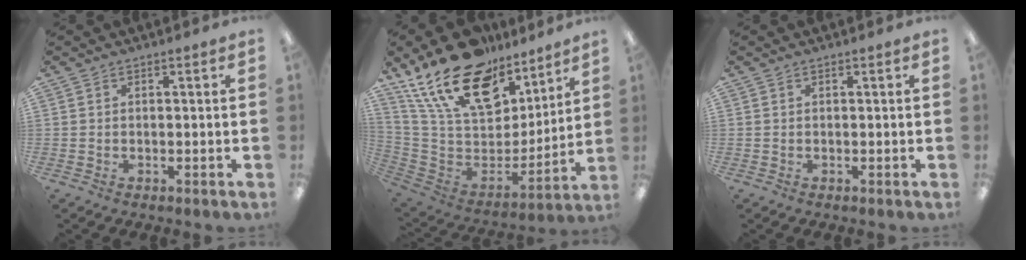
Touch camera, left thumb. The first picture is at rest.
{"total": 23.6, "force": [16.6, 11.9, 11.8], "torque": [-0.215, -0.108, 0.304]}
{"total": 0.0}